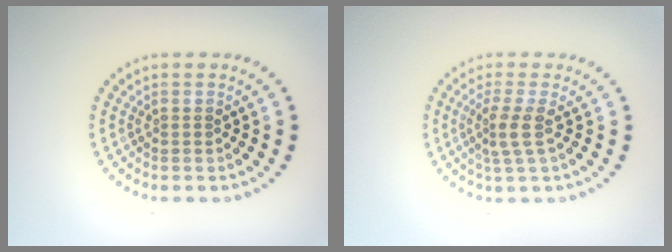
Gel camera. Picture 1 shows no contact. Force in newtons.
{"total": 2.4, "press": 1.7, "slide": 1.6}